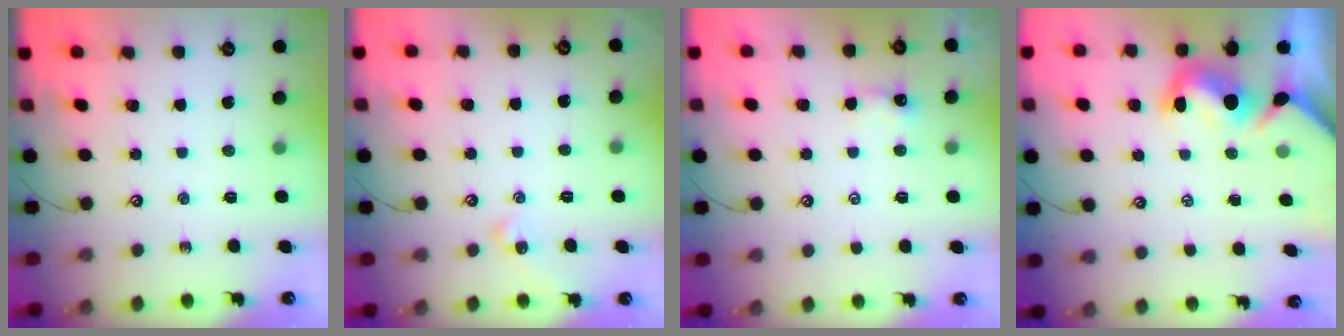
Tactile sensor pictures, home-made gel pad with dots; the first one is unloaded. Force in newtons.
{"total": 1.8, "press": 1.7, "slide": 0.5}
{"total": 0.0}
{"total": 3.5, "press": 3.3, "slide": 1.1}